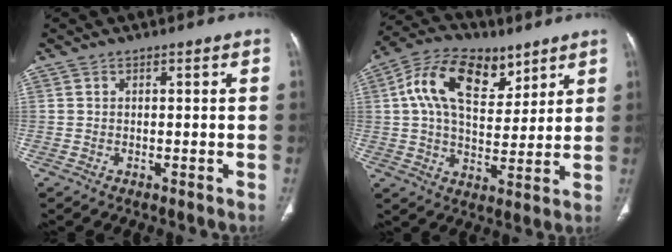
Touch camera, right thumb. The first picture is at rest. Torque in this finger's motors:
{"motor_torque": [0.17, 0.23, 0.49, -0.34, 0.23]}